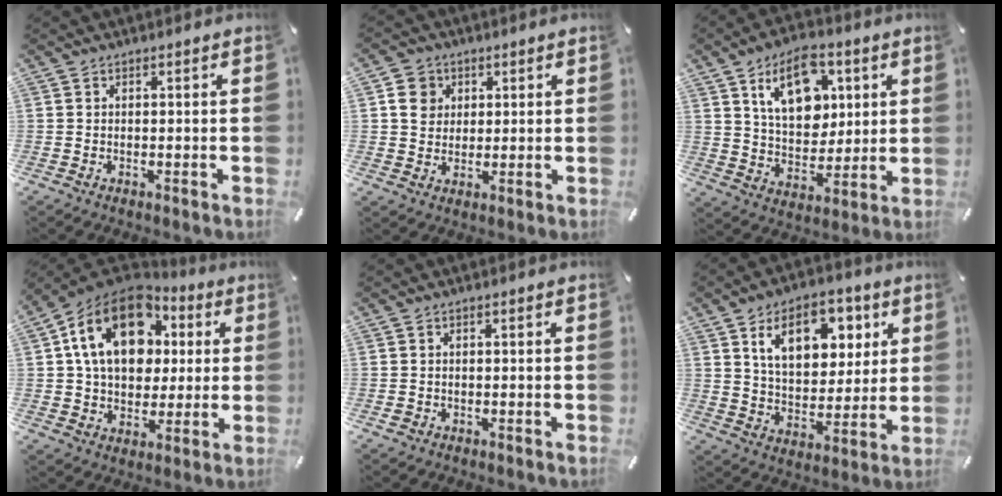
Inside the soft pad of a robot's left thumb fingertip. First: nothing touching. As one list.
[{"total": 5.4, "force": [1.5, 5.0, 1.2], "torque": [-0.017, 0.004, 0.025]}, {"total": 14.5, "force": [6.3, 9.7, 8.7], "torque": [-0.130, -0.012, 0.112]}, {"total": 19.9, "force": [6.0, 14.4, 12.2], "torque": [-0.225, -0.013, 0.104]}, {"total": 0.7, "force": [-0.3, 0.7, 0.1], "torque": [-0.003, 0.003, -0.008]}, {"total": 14.4, "force": [7.2, 9.3, 8.3], "torque": [-0.131, -0.017, 0.126]}]